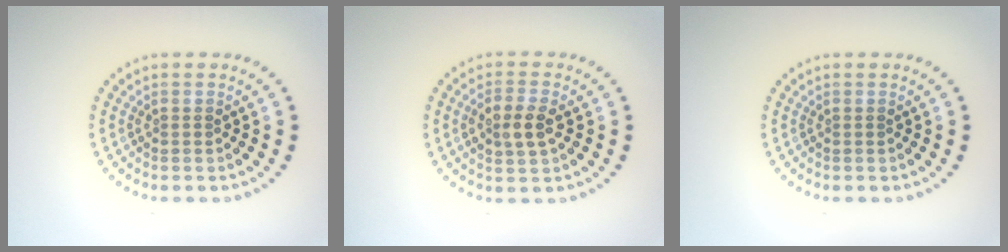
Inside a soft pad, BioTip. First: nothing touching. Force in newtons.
{"total": 2.7, "press": 2.7, "slide": 0.4}
{"total": 0.0}